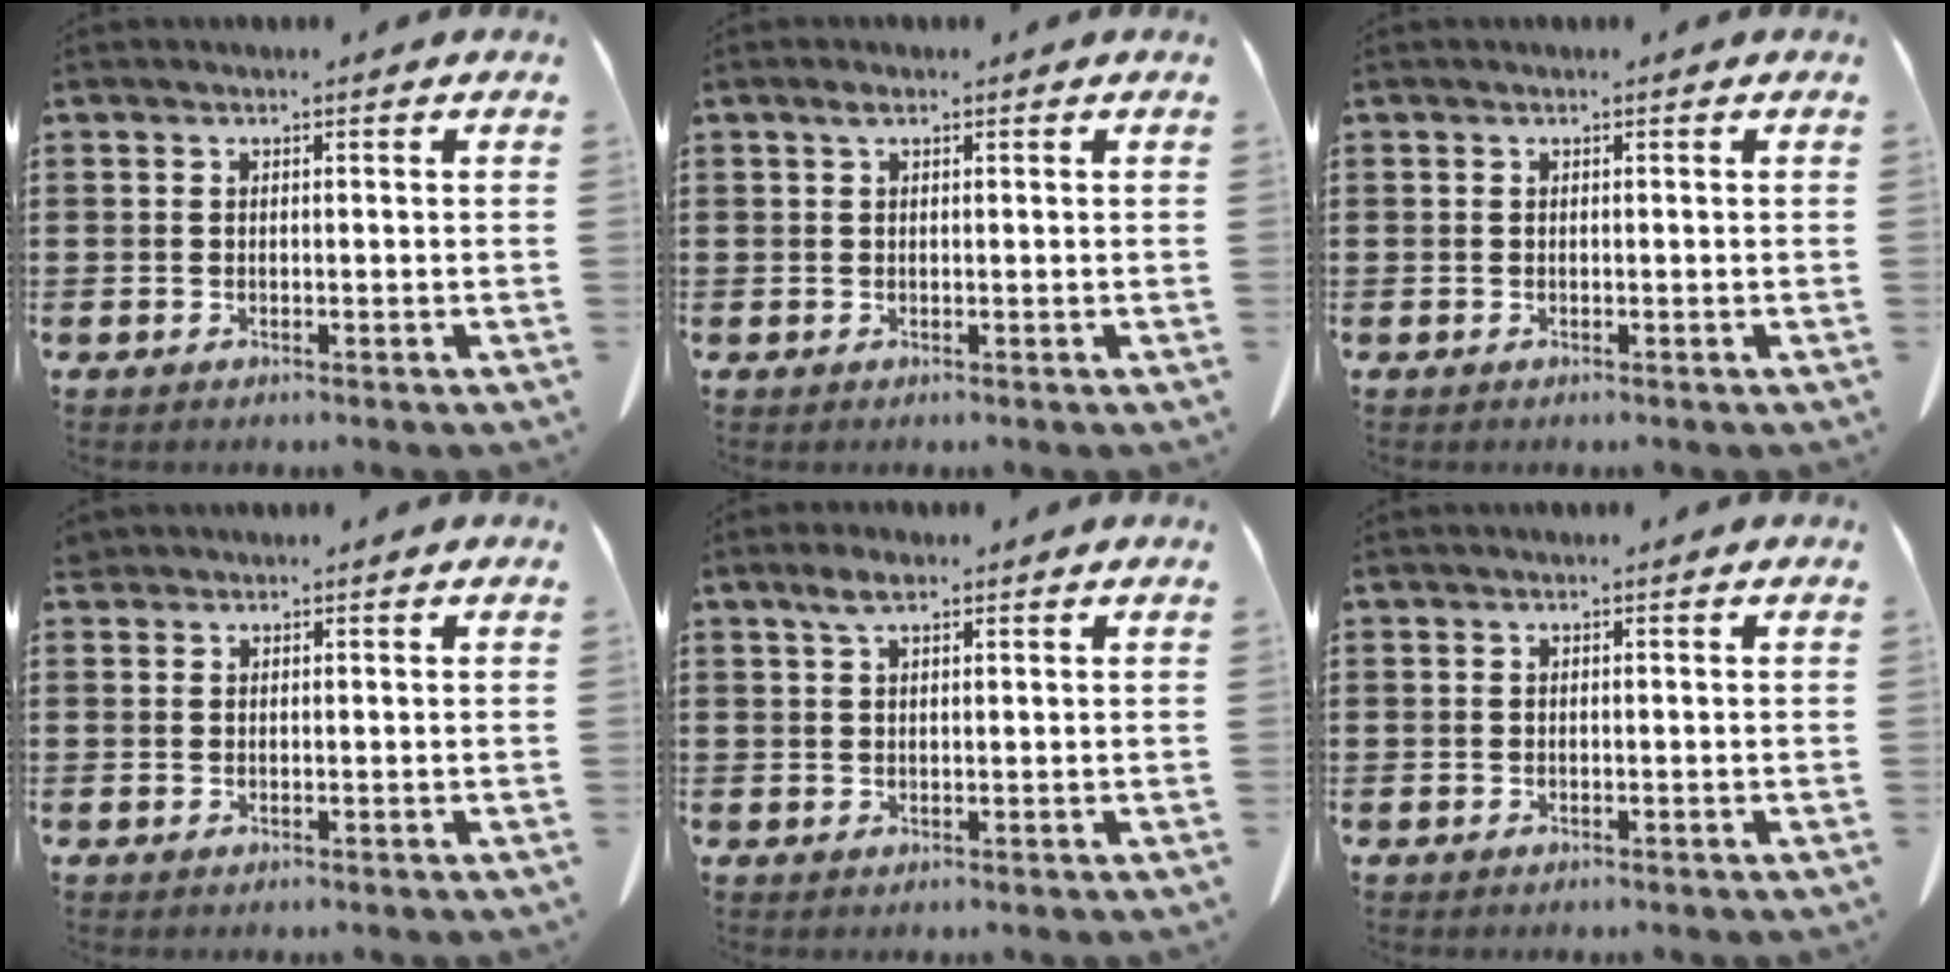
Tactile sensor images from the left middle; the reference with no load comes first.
{"total": 1.2, "force": [0.4, 0.4, 1.0], "torque": [-0.021, 0.004, 0.007]}
{"total": 0.0}
{"total": 0.8, "force": [0.7, 0.4, 0.2], "torque": [-0.007, 0.003, 0.014]}
{"total": 3.0, "force": [1.8, 0.8, 2.2], "torque": [-0.048, 0.005, 0.031]}
{"total": 0.0}